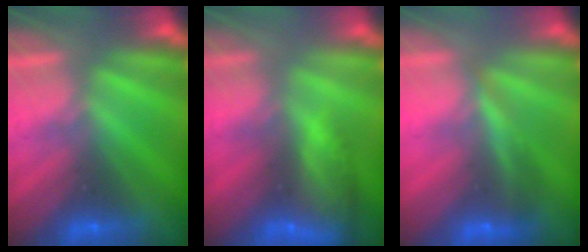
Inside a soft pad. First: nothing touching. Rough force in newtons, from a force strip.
{"total": 7.0}
{"total": 3.9}